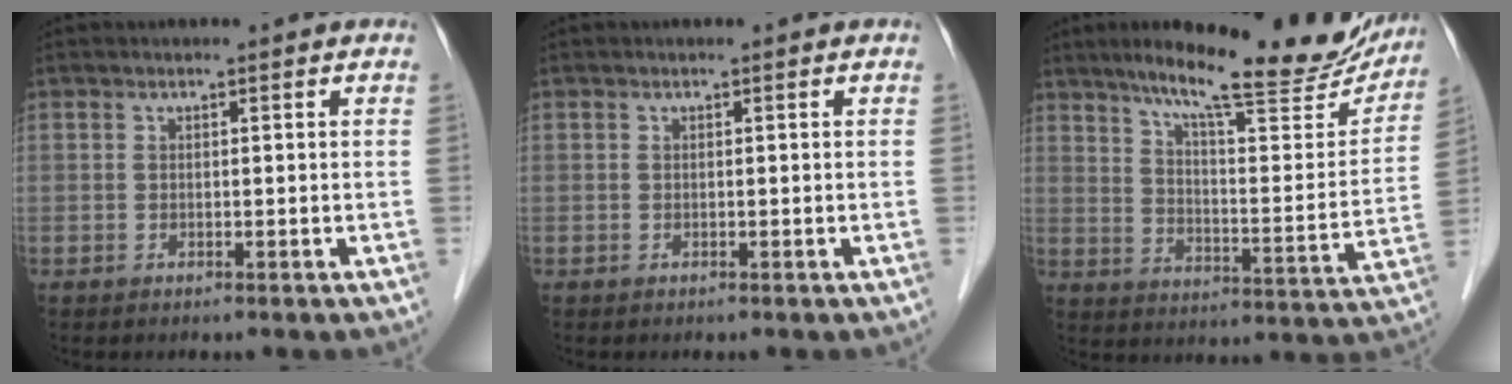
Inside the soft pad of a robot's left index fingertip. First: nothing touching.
{"total": 0.0}
{"total": 23.6, "force": [19.2, 3.9, 13.2], "torque": [-0.188, -0.016, 0.258]}